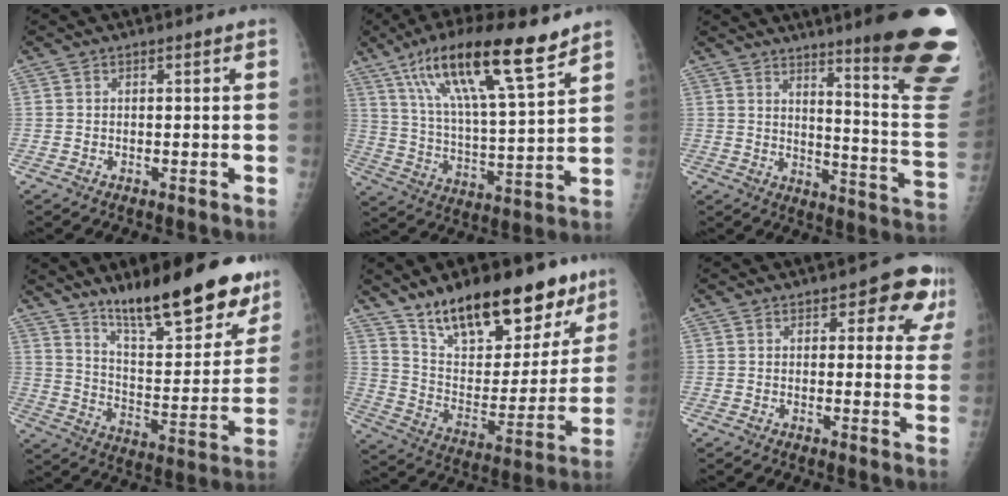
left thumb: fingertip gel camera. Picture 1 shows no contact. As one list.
[{"total": 19.8, "force": [12.7, 3.7, 14.7], "torque": [-0.244, -0.044, 0.227]}, {"total": 22.9, "force": [14.9, 2.2, 17.3], "torque": [-0.184, -0.103, 0.196]}, {"total": 22.7, "force": [16.8, 6.5, 13.8], "torque": [-0.156, -0.099, 0.262]}, {"total": 23.8, "force": [16.9, 10.3, 13.2], "torque": [-0.153, -0.077, 0.274]}, {"total": 8.0, "force": [4.3, 4.1, 5.4], "torque": [-0.015, -0.013, 0.042]}]